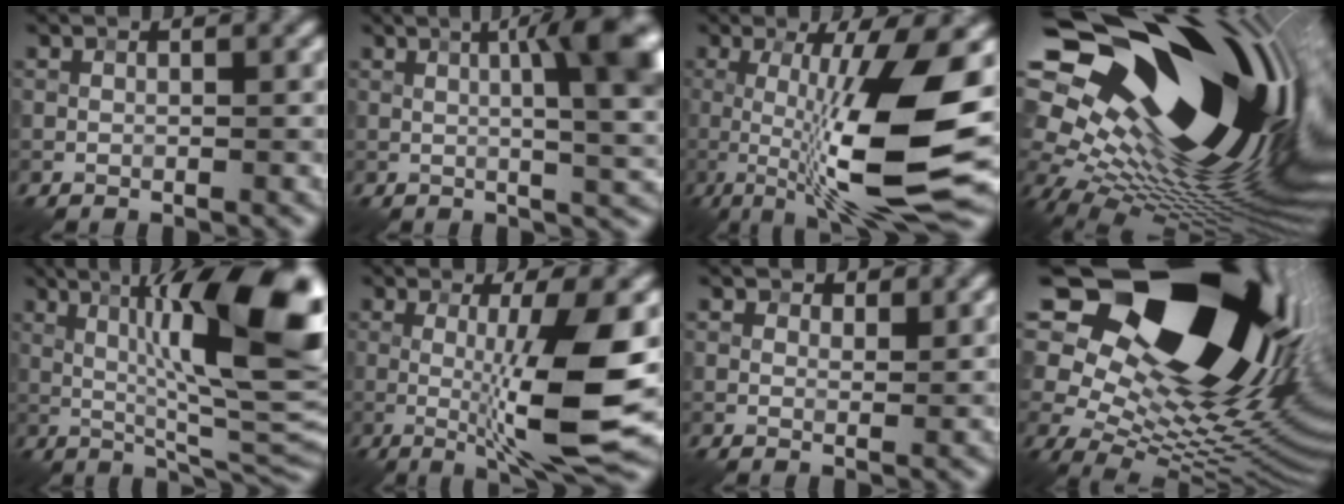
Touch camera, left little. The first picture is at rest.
{"total": 8.8, "force": [1.7, 1.9, 8.4], "torque": [-0.098, 0.020, 0.024]}
{"total": 12.5, "force": [-1.6, 2.7, 12.1], "torque": [-0.195, 0.000, -0.031]}
{"total": 22.1, "force": [6.1, 11.0, 18.2], "torque": [-0.311, 0.029, 0.093]}
{"total": 14.4, "force": [3.0, 2.8, 13.8], "torque": [-0.196, 0.017, 0.050]}
{"total": 10.1, "force": [-0.6, 1.7, 9.9], "torque": [-0.149, -0.015, -0.005]}
{"total": 1.5, "force": [1.2, 0.8, 0.4], "torque": [-0.007, -0.003, 0.015]}
{"total": 22.9, "force": [9.7, 11.6, 17.2], "torque": [-0.288, 0.063, 0.154]}